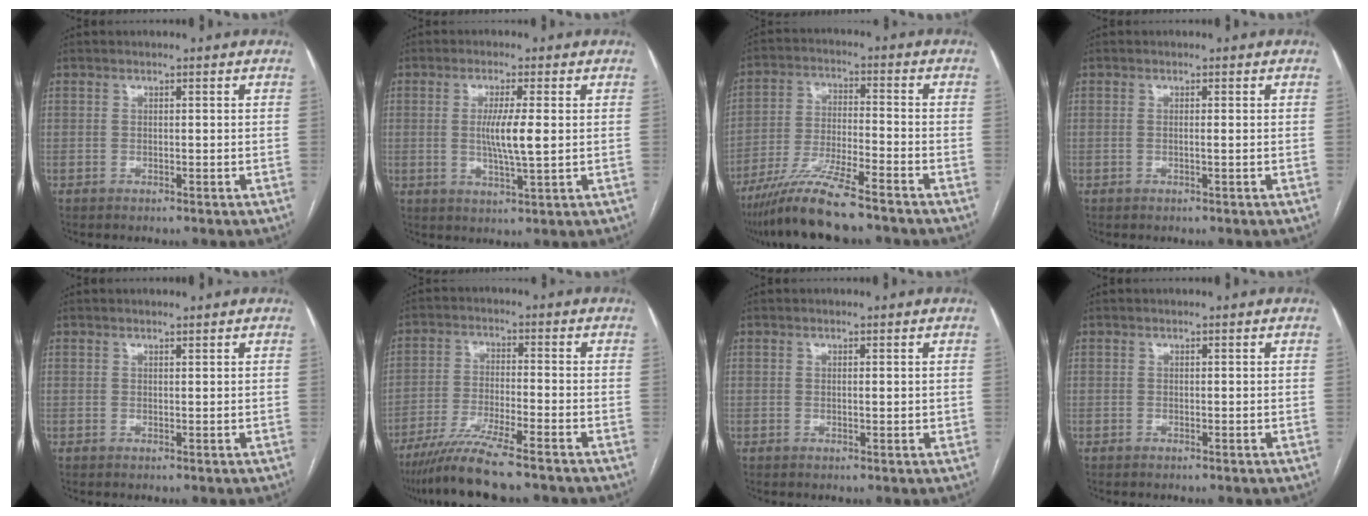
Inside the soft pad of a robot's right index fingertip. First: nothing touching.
{"total": 5.8, "force": [0.4, 0.2, 5.8], "torque": [-0.109, -0.009, 0.006]}
{"total": 11.2, "force": [-9.0, 0.5, 6.7], "torque": [-0.125, -0.026, -0.162]}
{"total": 0.6, "force": [-0.1, -0.1, 0.6], "torque": [-0.012, -0.001, -0.002]}
{"total": 0.7, "force": [0.6, 0.0, 0.2], "torque": [-0.009, 0.001, 0.012]}
{"total": 10.1, "force": [-8.1, 0.1, 6.1], "torque": [-0.104, -0.030, -0.139]}
{"total": 1.0, "force": [0.3, 0.3, 0.9], "torque": [-0.017, -0.001, 0.004]}
{"total": 0.0}